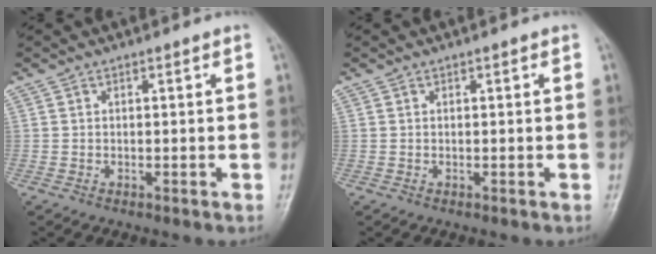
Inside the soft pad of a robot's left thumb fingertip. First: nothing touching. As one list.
[{"total": 0.0}]